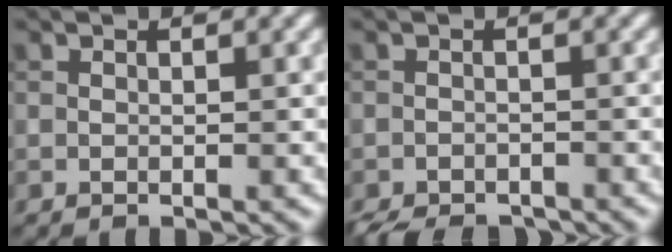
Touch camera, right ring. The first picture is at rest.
{"total": 3.4, "force": [-3.2, 0.9, 0.8], "torque": [-0.013, -0.011, -0.055]}